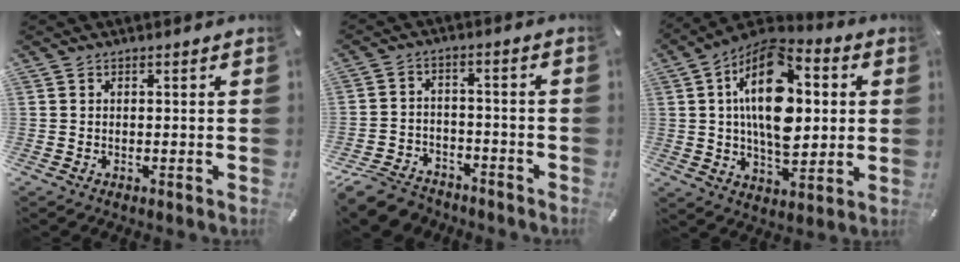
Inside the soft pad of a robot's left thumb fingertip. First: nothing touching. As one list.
[{"total": 8.2, "force": [-6.7, 4.0, 2.4], "torque": [-0.043, 0.031, -0.127]}, {"total": 20.0, "force": [3.5, 11.9, 15.6], "torque": [-0.279, -0.010, 0.052]}]